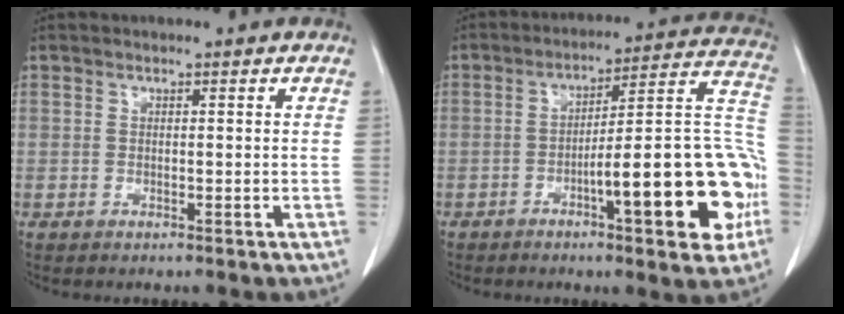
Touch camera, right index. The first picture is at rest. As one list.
[{"total": 19.5, "force": [-6.1, 3.1, 18.3], "torque": [-0.193, 0.033, -0.078]}]